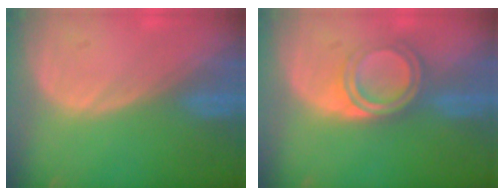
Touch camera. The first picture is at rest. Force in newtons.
{"total": 5.7, "press": 5.1, "slide": 2.5}